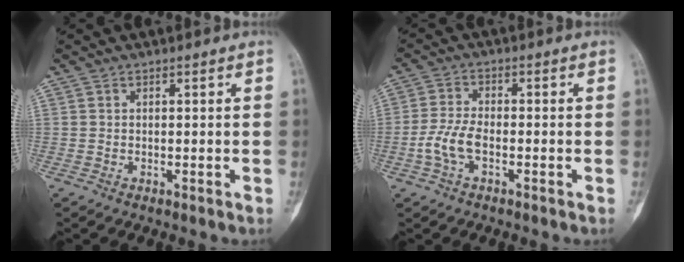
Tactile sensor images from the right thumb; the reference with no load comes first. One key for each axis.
{"total": 5.6, "fx": -1.9, "fy": 2.7, "fz": 4.5, "tx": -0.106, "ty": 0.017, "tz": -0.038}